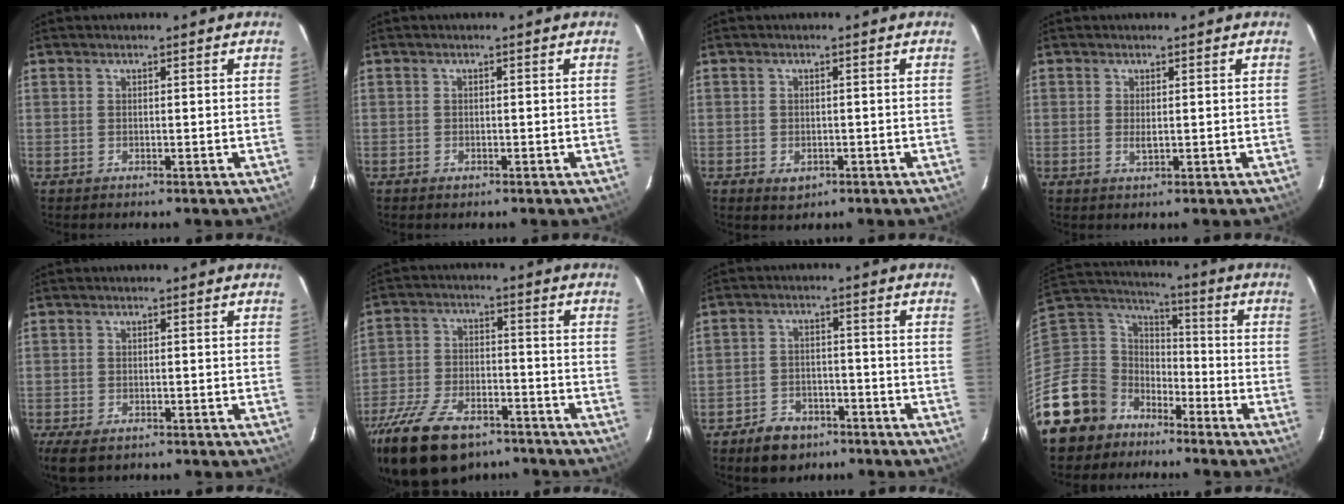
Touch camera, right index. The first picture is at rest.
{"total": 1.1, "force": [-0.7, 0.8, 0.2], "torque": [-0.004, 0.000, -0.010]}
{"total": 3.0, "force": [-1.2, 2.3, 1.3], "torque": [-0.026, -0.002, -0.010]}
{"total": 1.5, "force": [0.0, 0.7, 1.3], "torque": [-0.025, -0.003, 0.001]}
{"total": 5.9, "force": [-4.0, 2.7, 3.4], "torque": [-0.082, -0.026, -0.070]}
{"total": 20.1, "force": [-14.8, 9.4, 10.0], "torque": [-0.222, -0.021, -0.241]}
{"total": 8.0, "force": [-5.6, 5.0, 2.6], "torque": [-0.074, 0.018, -0.078]}
{"total": 16.1, "force": [-10.9, 11.7, 1.7], "torque": [-0.083, 0.048, -0.198]}